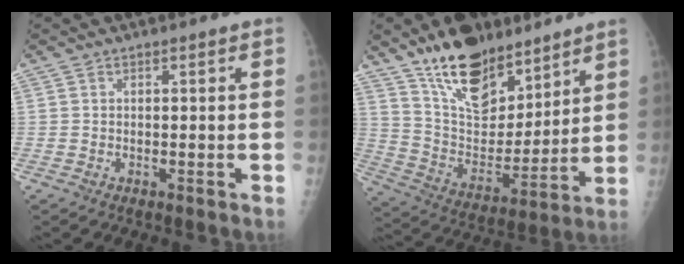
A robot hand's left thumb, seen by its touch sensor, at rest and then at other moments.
{"total": 19.8, "force": [14.0, 9.4, 10.4], "torque": [-0.121, -0.078, 0.248]}